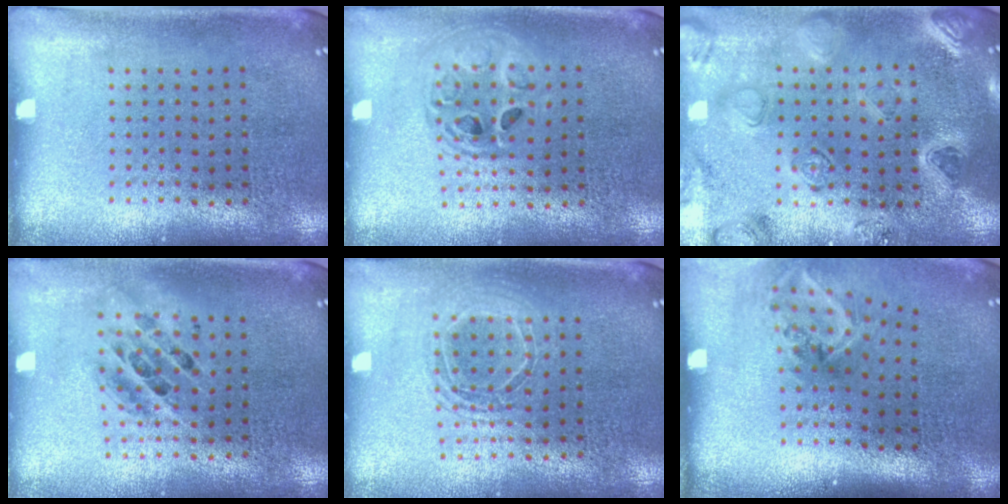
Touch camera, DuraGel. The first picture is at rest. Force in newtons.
{"total": 1.4, "press": 1.2, "slide": 0.6}
{"total": 2.2, "press": 2.2, "slide": 0.2}
{"total": 1.3, "press": 1.1, "slide": 0.7}
{"total": 1.7, "press": 1.4, "slide": 0.9}
{"total": 2.1, "press": 1.3, "slide": 1.7}